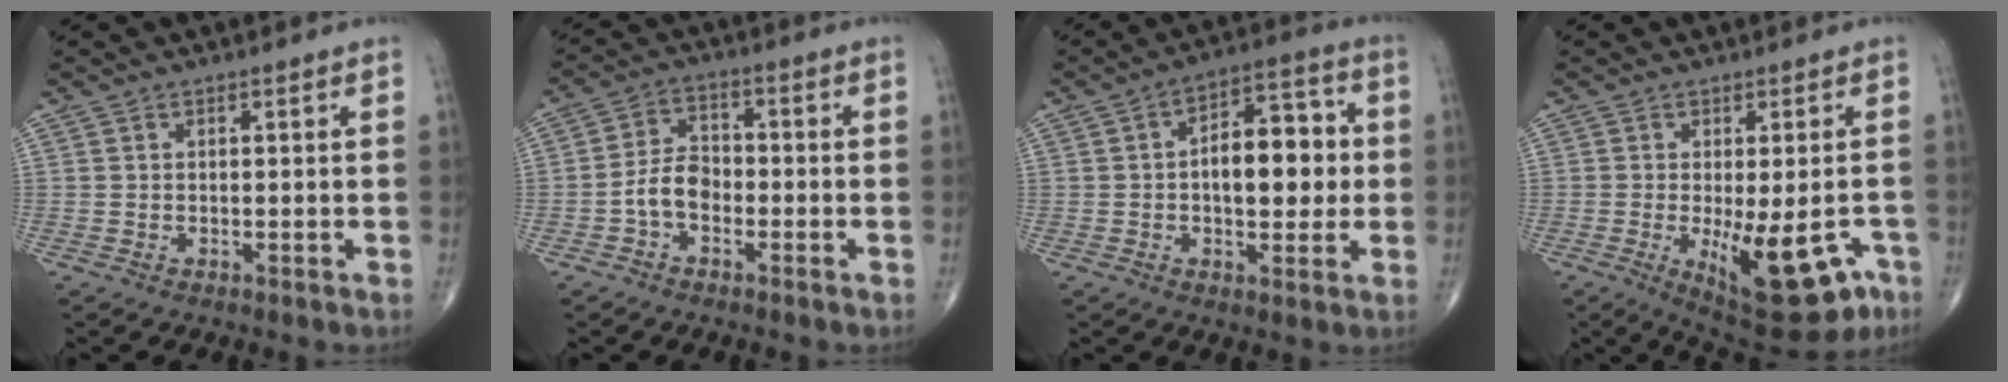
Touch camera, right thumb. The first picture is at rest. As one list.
[{"total": 6.0, "force": [-2.2, 3.9, 4.0], "torque": [-0.063, 0.027, -0.050]}, {"total": 12.7, "force": [0.2, 6.7, 10.8], "torque": [-0.126, 0.025, -0.002]}, {"total": 14.8, "force": [-5.7, 5.9, 12.3], "torque": [-0.131, -0.001, -0.062]}]